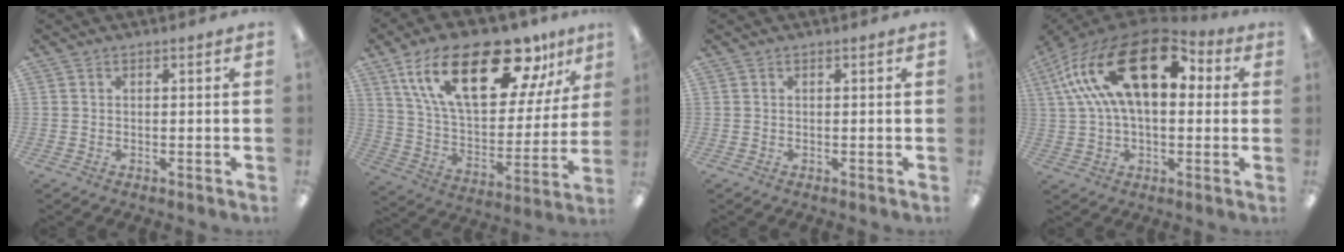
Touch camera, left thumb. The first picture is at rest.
{"total": 26.2, "force": [15.0, 11.5, 18.1], "torque": [-0.308, -0.060, 0.257]}
{"total": 0.0}
{"total": 23.5, "force": [8.7, 12.6, 17.9], "torque": [-0.340, -0.032, 0.142]}